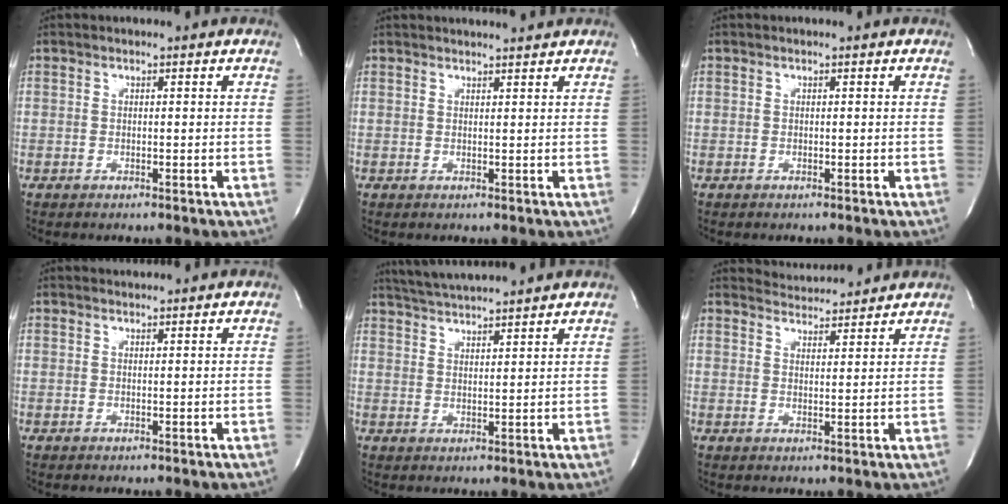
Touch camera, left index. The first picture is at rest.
{"total": 5.1, "force": [5.0, 0.0, 1.0], "torque": [-0.014, 0.014, 0.057]}
{"total": 0.0}
{"total": 1.3, "force": [1.3, 0.0, -0.2], "torque": [-0.005, 0.008, 0.024]}
{"total": 9.9, "force": [9.3, -0.3, 3.4], "torque": [-0.070, 0.022, 0.144]}
{"total": 6.0, "force": [5.9, 0.5, 0.1], "torque": [-0.010, 0.010, 0.083]}